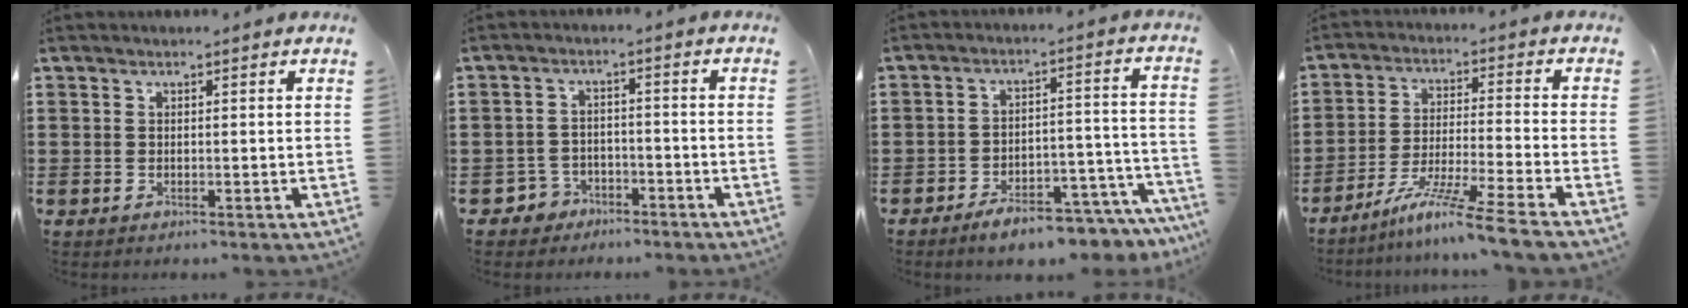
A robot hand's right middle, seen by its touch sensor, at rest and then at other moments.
{"total": 3.1, "force": [-2.7, 1.6, 0.3], "torque": [-0.024, 0.000, -0.058]}
{"total": 6.3, "force": [-5.6, 0.8, 2.7], "torque": [-0.039, 0.009, -0.099]}
{"total": 9.0, "force": [-7.3, -1.2, 5.1], "torque": [-0.101, -0.016, -0.143]}